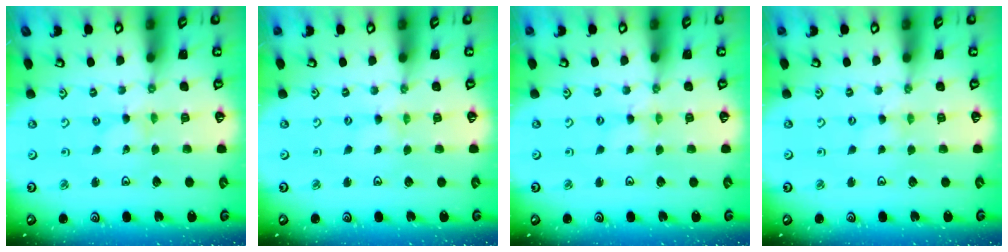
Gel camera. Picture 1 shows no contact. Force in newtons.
{"total": 0.5, "press": 0.5, "slide": 0.1}
{"total": 1.1, "press": 1.1, "slide": 0.2}
{"total": 0.9, "press": 0.9, "slide": 0.1}